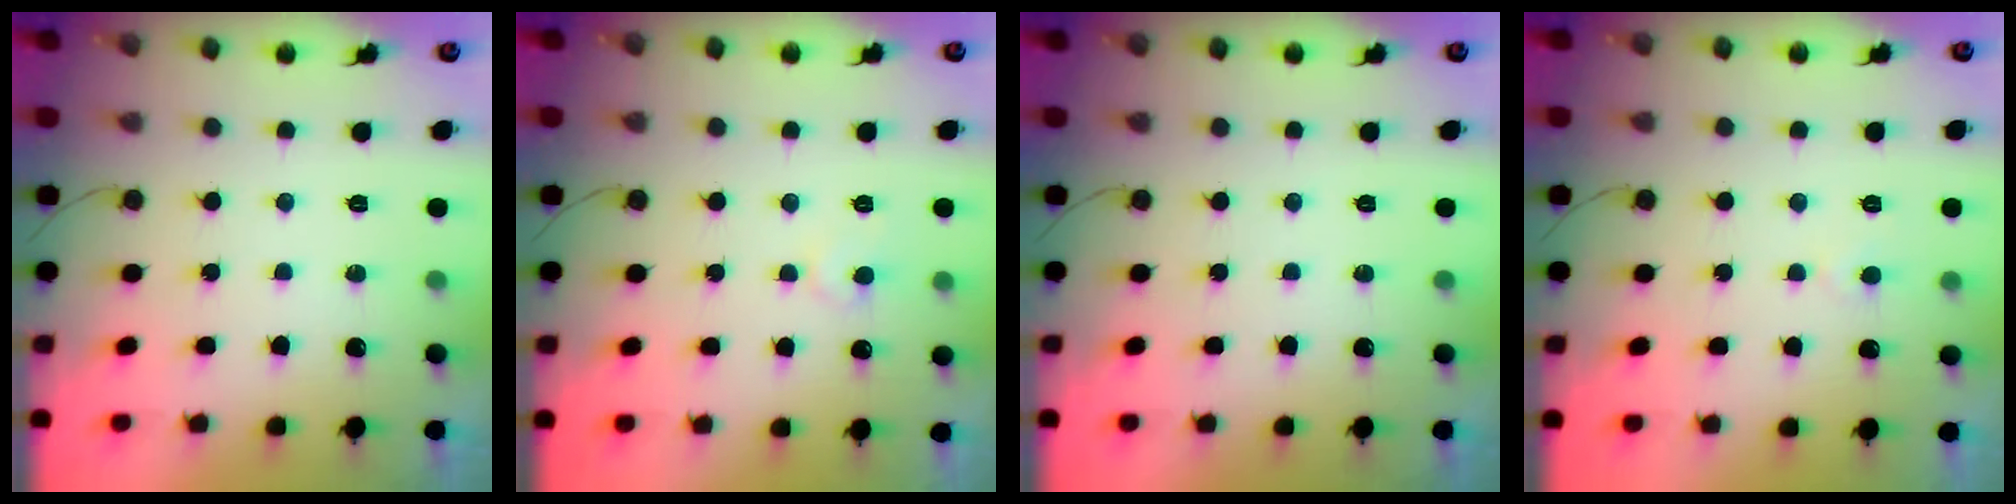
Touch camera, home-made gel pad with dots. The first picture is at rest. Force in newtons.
{"total": 5.6, "press": 5.5, "slide": 0.5}
{"total": 0.0}
{"total": 2.1, "press": 2.1, "slide": 0.3}